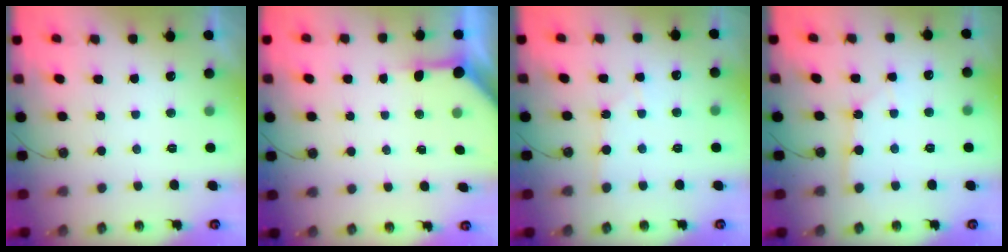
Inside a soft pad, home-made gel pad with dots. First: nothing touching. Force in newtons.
{"total": 5.0, "press": 5.0, "slide": 0.5}
{"total": 2.6, "press": 2.6, "slide": 0.3}
{"total": 2.5, "press": 2.5, "slide": 0.3}